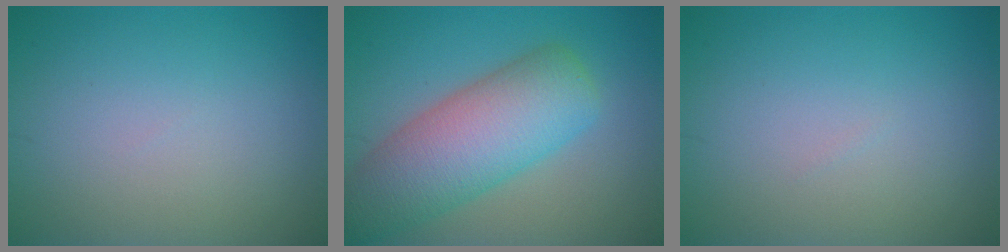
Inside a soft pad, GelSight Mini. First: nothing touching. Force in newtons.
{"total": 8.8, "press": 8.8, "slide": 0.4}
{"total": 0.0}